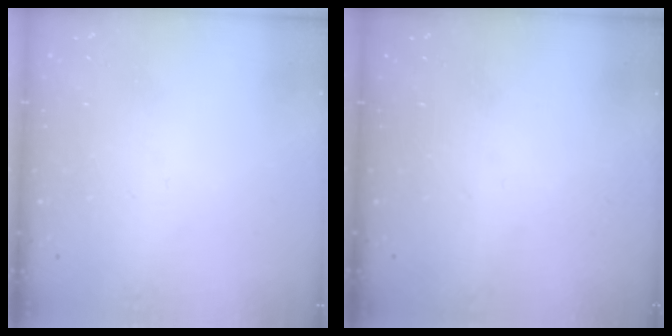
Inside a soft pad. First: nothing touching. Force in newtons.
{"total": 0.0}